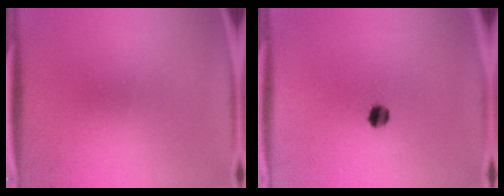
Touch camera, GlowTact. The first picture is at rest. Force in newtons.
{"total": 3.8}